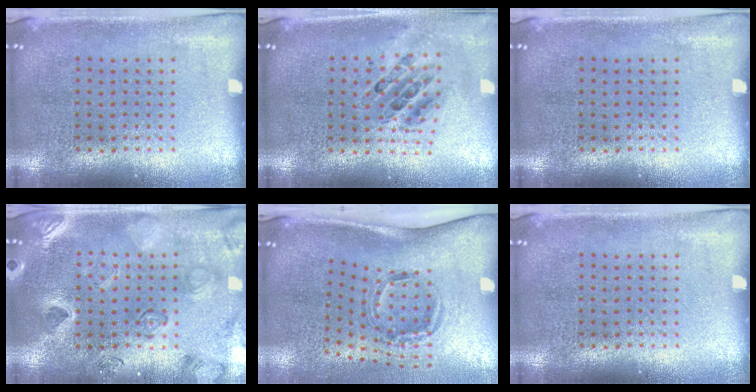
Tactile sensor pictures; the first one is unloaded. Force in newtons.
{"total": 0.8, "press": 0.7, "slide": 0.1}
{"total": 0.0}
{"total": 2.4, "press": 2.3, "slide": 0.7}
{"total": 2.0, "press": 1.2, "slide": 1.6}
{"total": 0.0}